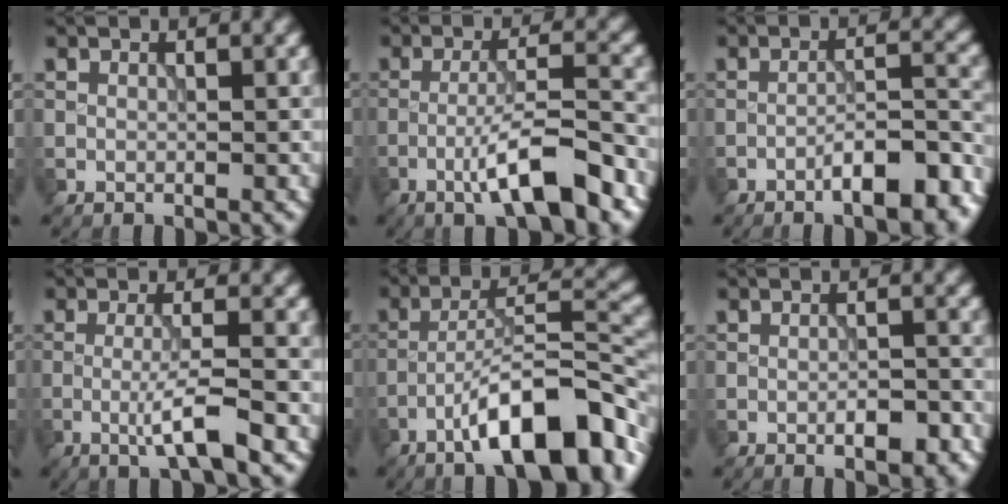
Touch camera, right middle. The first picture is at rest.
{"total": 7.3, "force": [-3.8, 1.2, 6.1], "torque": [-0.100, 0.014, -0.066]}
{"total": 6.9, "force": [-4.3, 1.8, 5.2], "torque": [-0.071, 0.013, -0.063]}
{"total": 3.9, "force": [-1.6, 0.1, 3.5], "torque": [-0.062, 0.007, -0.039]}
{"total": 12.0, "force": [-7.0, 3.2, 9.2], "torque": [-0.141, 0.018, -0.116]}
{"total": 2.9, "force": [-1.4, 0.9, 2.3], "torque": [-0.036, 0.001, -0.021]}